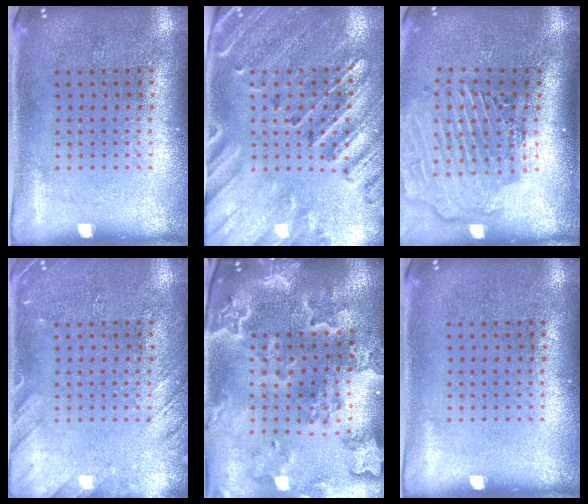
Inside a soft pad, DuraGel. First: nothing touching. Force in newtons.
{"total": 2.8, "press": 2.6, "slide": 0.9}
{"total": 2.9, "press": 2.4, "slide": 1.7}
{"total": 2.0, "press": 2.0, "slide": 0.2}
{"total": 3.3, "press": 3.0, "slide": 1.3}
{"total": 0.0}